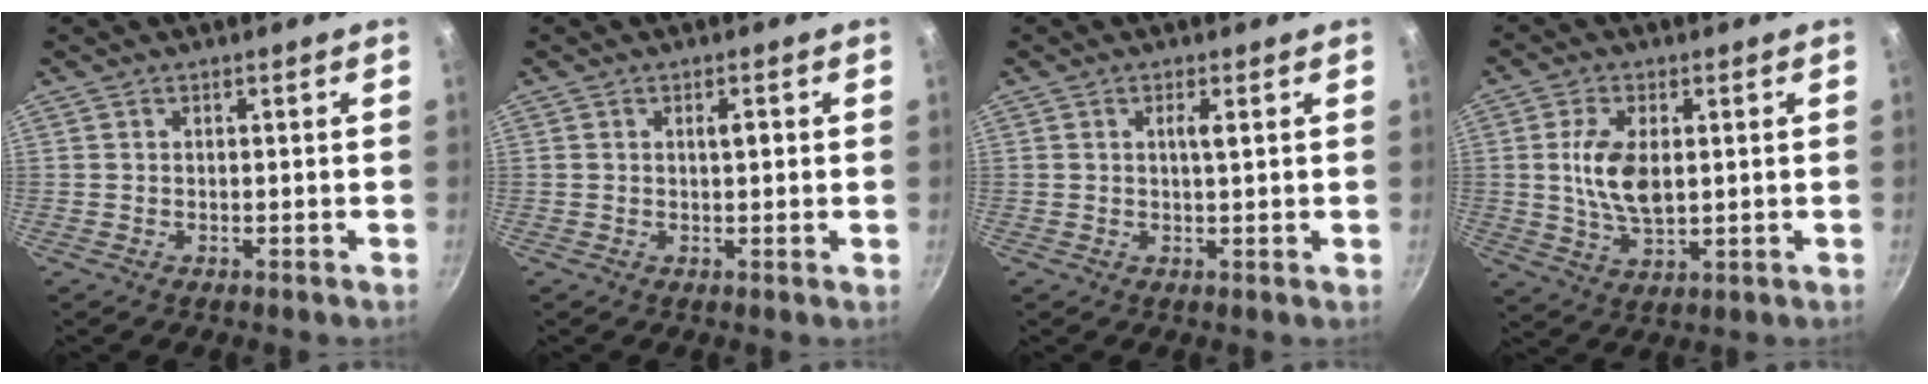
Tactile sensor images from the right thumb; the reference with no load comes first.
{"total": 2.1, "force": [0.4, 0.8, 2.0], "torque": [-0.022, 0.003, 0.004]}
{"total": 2.0, "force": [0.6, 0.3, 1.9], "torque": [-0.032, 0.000, 0.009]}
{"total": 9.2, "force": [1.1, 4.9, 7.7], "torque": [-0.143, -0.007, 0.023]}